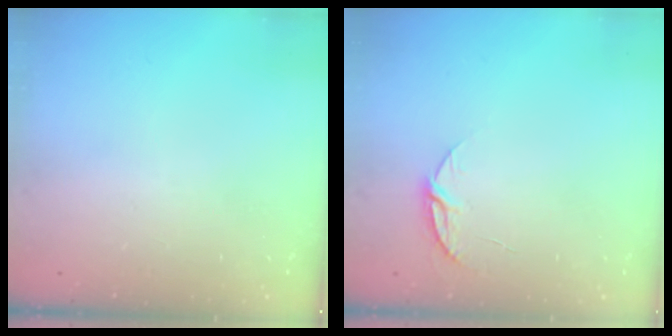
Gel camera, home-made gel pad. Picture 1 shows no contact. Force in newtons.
{"total": 5.6, "press": 5.5, "slide": 0.6}